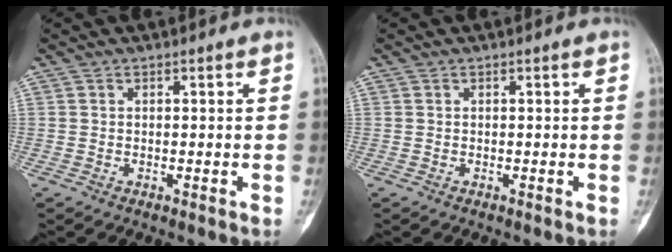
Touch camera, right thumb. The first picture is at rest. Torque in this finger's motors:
{"motor_torque": [0.00, 0.01, 0.03, -0.03, 0.01]}